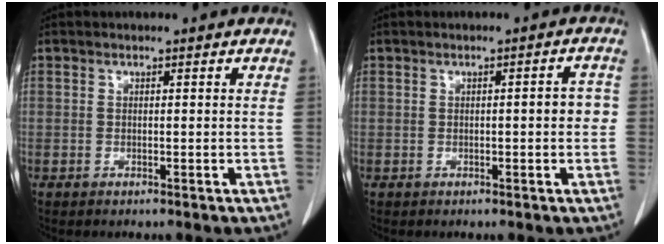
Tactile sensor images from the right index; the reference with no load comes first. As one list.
[{"total": 2.8, "force": [-0.1, 0.9, 2.7], "torque": [-0.029, 0.012, -0.002]}]